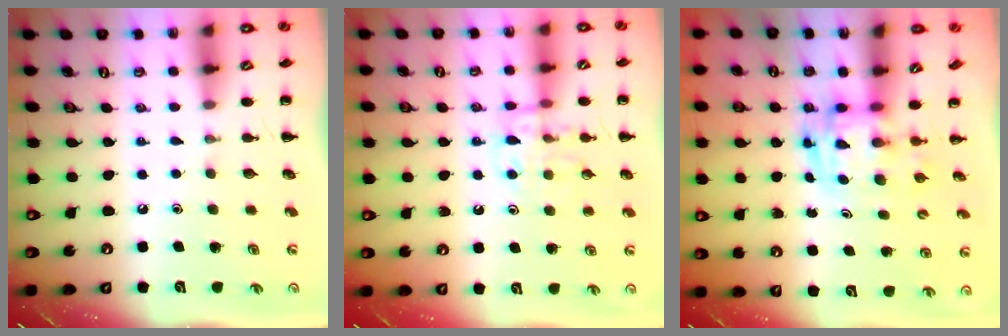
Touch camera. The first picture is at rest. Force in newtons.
{"total": 11.0, "press": 11.0, "slide": 1.1}
{"total": 2.9, "press": 2.9, "slide": 0.5}